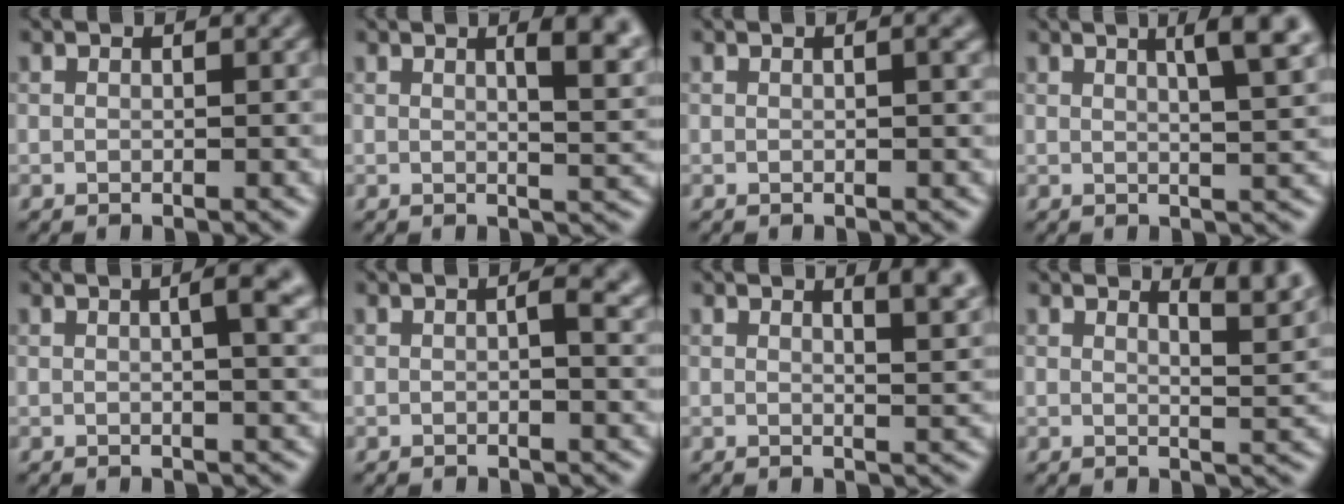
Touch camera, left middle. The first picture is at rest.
{"total": 5.4, "force": [2.0, 1.9, 4.7], "torque": [-0.039, 0.006, 0.024]}
{"total": 0.9, "force": [0.2, 0.2, 0.9], "torque": [-0.009, 0.003, 0.000]}
{"total": 5.0, "force": [2.2, 1.1, 4.4], "torque": [-0.045, 0.010, 0.025]}
{"total": 4.7, "force": [1.1, 1.6, 4.2], "torque": [-0.035, 0.018, 0.007]}
{"total": 2.1, "force": [0.2, 0.5, 2.0], "torque": [-0.028, 0.000, 0.002]}
{"total": 4.5, "force": [2.6, 1.6, 3.3], "torque": [-0.017, 0.010, 0.025]}
{"total": 3.8, "force": [2.8, 0.9, 2.4], "torque": [-0.024, 0.000, 0.037]}